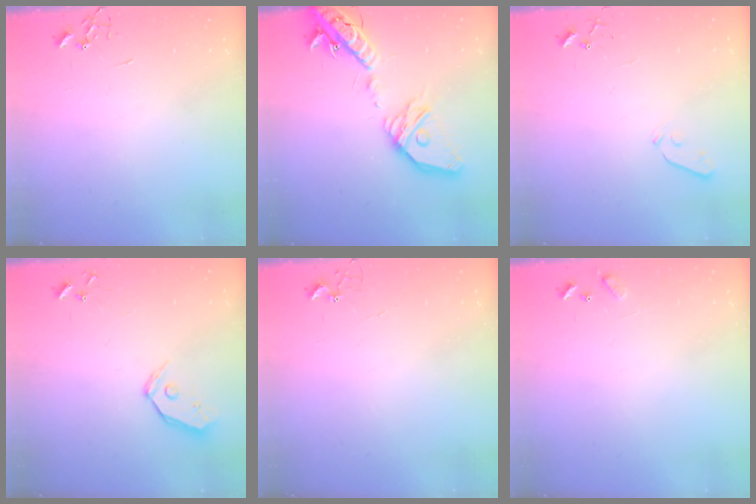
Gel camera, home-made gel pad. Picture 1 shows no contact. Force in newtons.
{"total": 23.1, "press": 22.8, "slide": 3.6}
{"total": 3.6, "press": 3.6, "slide": 0.6}
{"total": 7.7, "press": 7.6, "slide": 0.9}
{"total": 2.9, "press": 2.9, "slide": 0.3}
{"total": 6.4, "press": 6.4, "slide": 0.5}